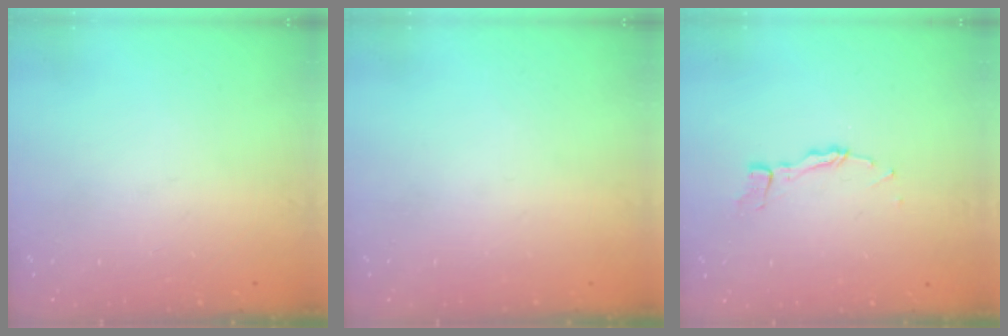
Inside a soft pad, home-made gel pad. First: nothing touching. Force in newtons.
{"total": 0.0}
{"total": 3.8, "press": 3.8, "slide": 0.4}